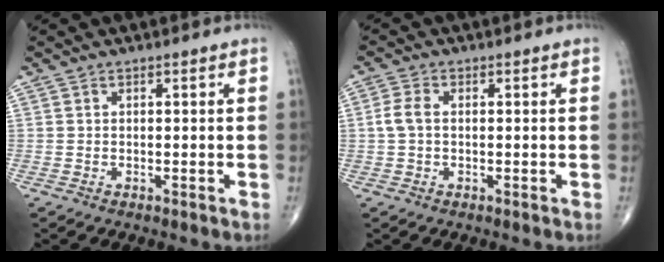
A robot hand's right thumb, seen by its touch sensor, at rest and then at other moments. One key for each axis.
{"total": 3.3, "fx": 0.1, "fy": 2.1, "fz": 2.6, "tx": -0.062, "ty": 0.008, "tz": -0.003}